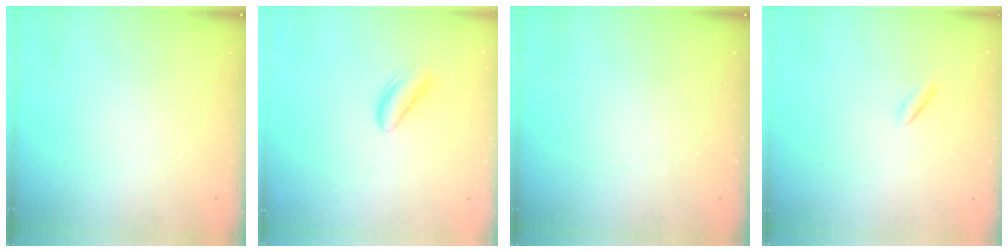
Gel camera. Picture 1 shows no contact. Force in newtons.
{"total": 2.9, "press": 2.9, "slide": 0.5}
{"total": 0.0}
{"total": 0.8, "press": 0.5, "slide": 0.6}